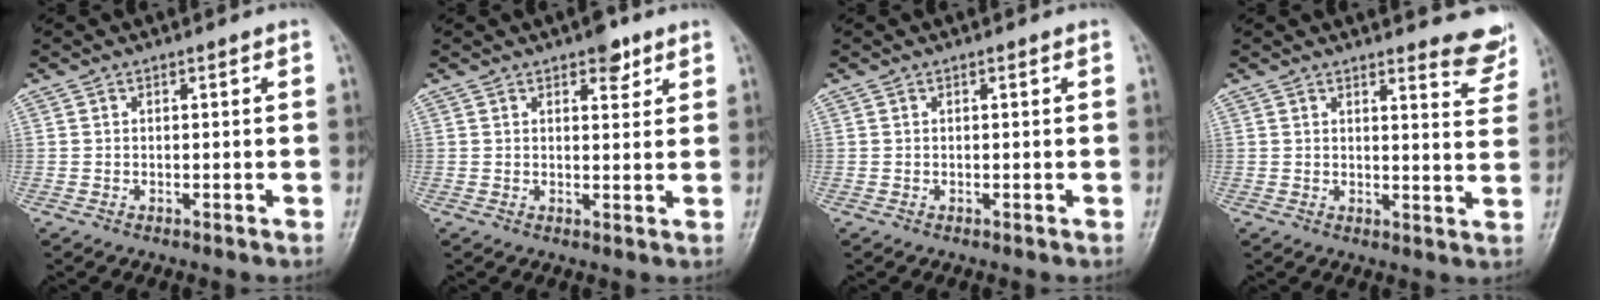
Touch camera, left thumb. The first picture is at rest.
{"total": 4.0, "force": [2.6, 1.9, 2.4], "torque": [-0.015, -0.011, 0.033]}
{"total": 0.0}
{"total": 6.6, "force": [6.1, 1.4, 2.2], "torque": [-0.003, -0.051, 0.055]}